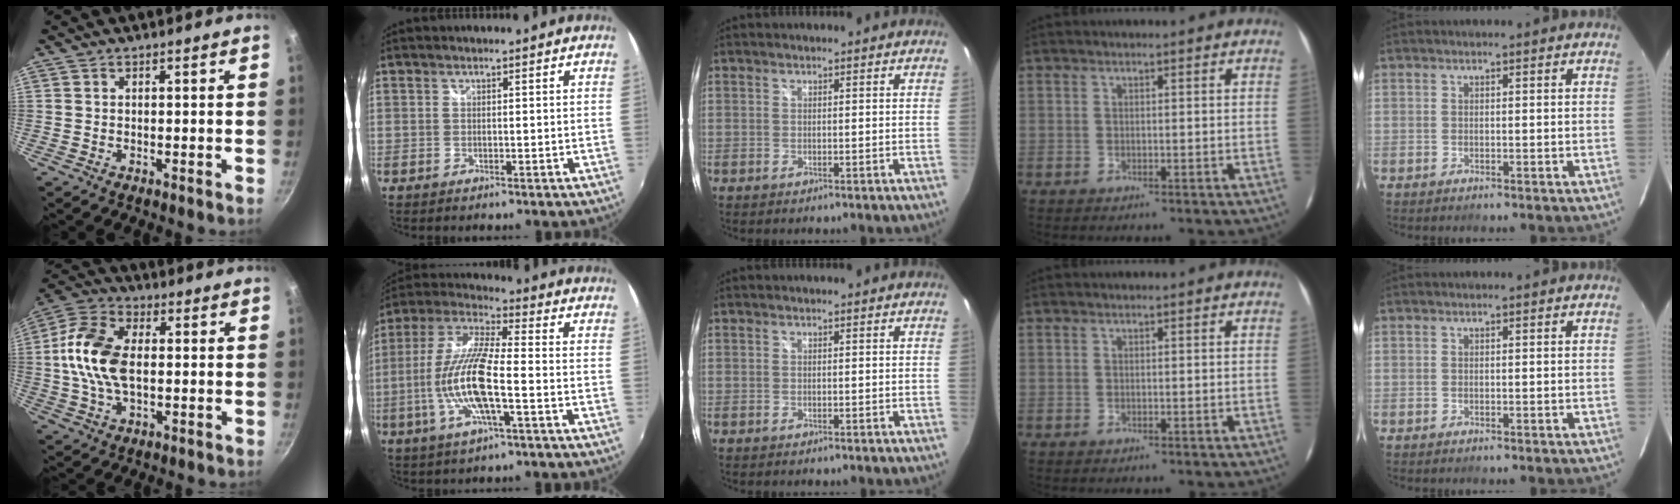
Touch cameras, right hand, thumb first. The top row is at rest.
{"thumb": {"total": 13.4, "force": [0.3, 8.1, 10.6], "torque": [-0.200, 0.025, -0.010]}, "index": {"total": 14.6, "force": [-3.7, 2.5, 13.9], "torque": [-0.279, -0.006, -0.072]}}